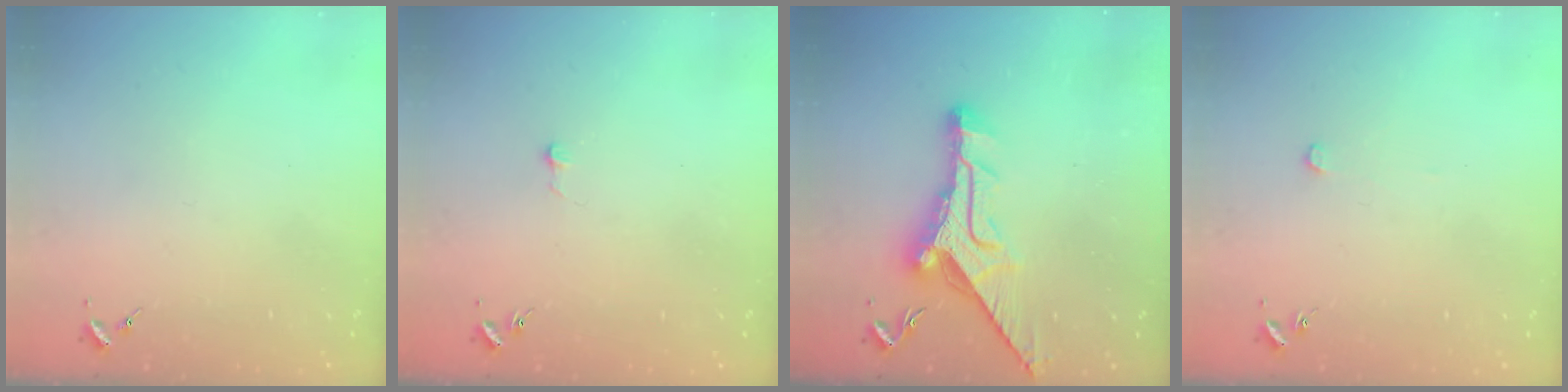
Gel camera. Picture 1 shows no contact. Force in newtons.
{"total": 2.9, "press": 2.9, "slide": 0.2}
{"total": 14.7, "press": 14.6, "slide": 1.5}
{"total": 2.9, "press": 2.9, "slide": 0.1}